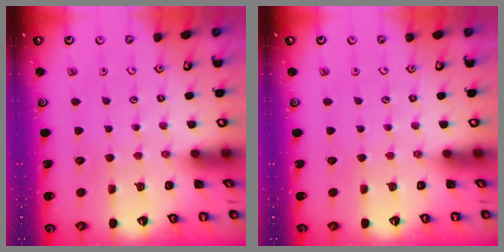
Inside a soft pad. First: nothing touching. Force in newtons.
{"total": 0.0}